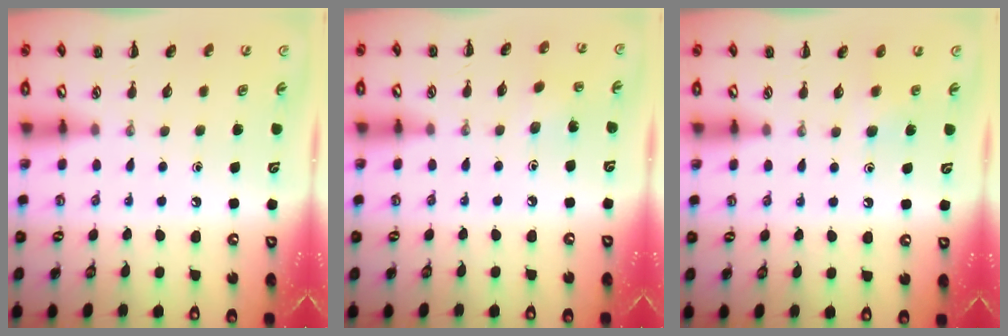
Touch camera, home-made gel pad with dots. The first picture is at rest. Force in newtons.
{"total": 1.5, "press": 1.4, "slide": 0.7}
{"total": 3.6, "press": 3.3, "slide": 1.4}